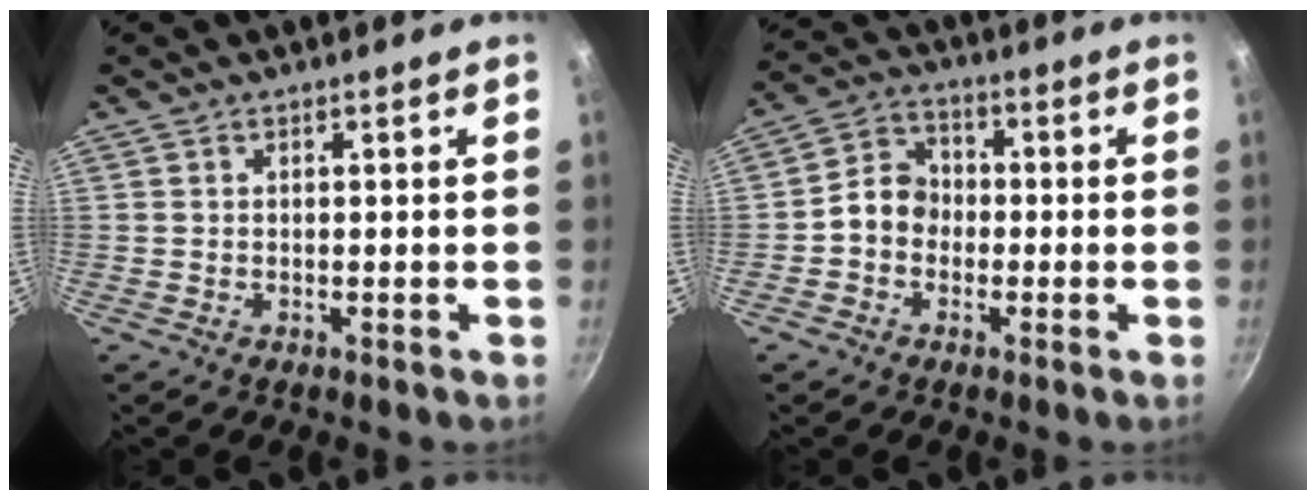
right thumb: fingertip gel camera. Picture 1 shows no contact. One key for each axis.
{"total": 6.8, "fx": -1.2, "fy": 5.8, "fz": 3.5, "tx": -0.030, "ty": 0.025, "tz": -0.038}